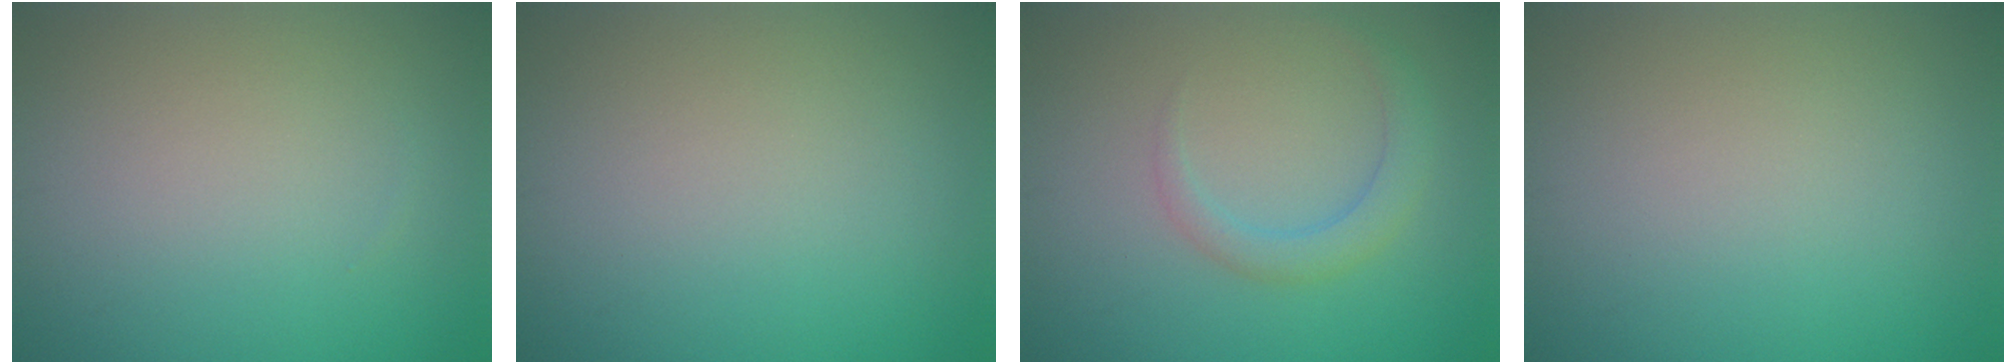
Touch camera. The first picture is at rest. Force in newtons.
{"total": 0.0}
{"total": 2.2, "press": 2.2, "slide": 0.1}
{"total": 0.0}